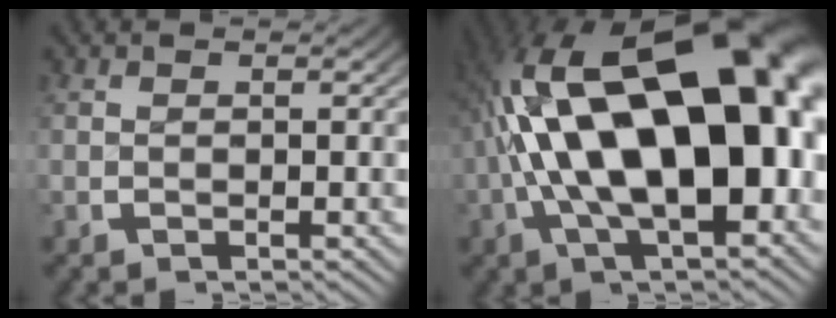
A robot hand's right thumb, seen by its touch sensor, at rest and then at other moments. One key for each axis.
{"total": 24.9, "fx": 0.7, "fy": 13.6, "fz": 20.8, "tx": -0.355, "ty": -0.027, "tz": 0.019}